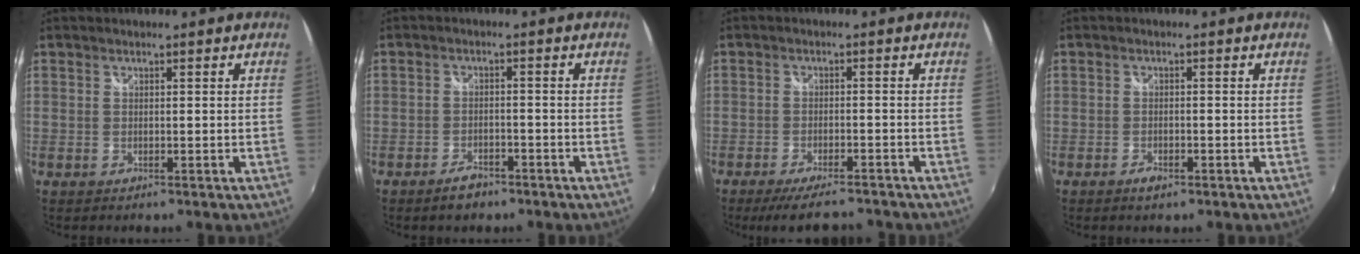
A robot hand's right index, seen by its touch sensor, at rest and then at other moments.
{"total": 4.0, "force": [-3.1, 1.9, 1.7], "torque": [-0.043, 0.004, -0.049]}
{"total": 9.5, "force": [-8.1, 2.1, 4.4], "torque": [-0.098, -0.020, -0.125]}
{"total": 1.9, "force": [-1.4, 0.9, 1.1], "torque": [-0.024, -0.004, -0.027]}